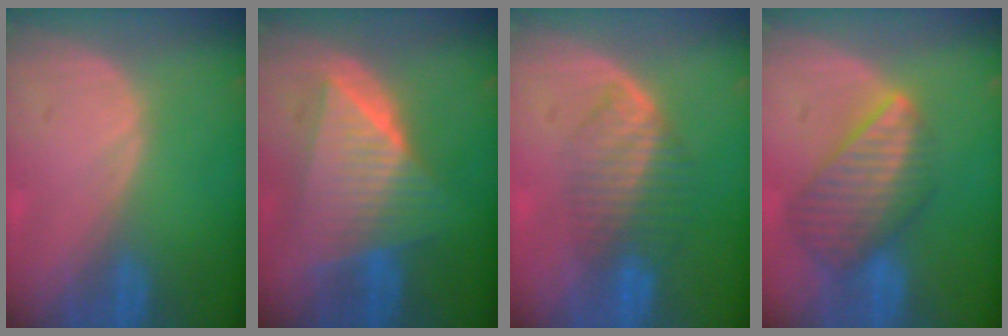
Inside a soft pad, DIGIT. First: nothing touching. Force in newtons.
{"total": 9.6, "press": 9.5, "slide": 0.6}
{"total": 6.7, "press": 6.0, "slide": 2.9}
{"total": 8.7, "press": 7.6, "slide": 4.4}